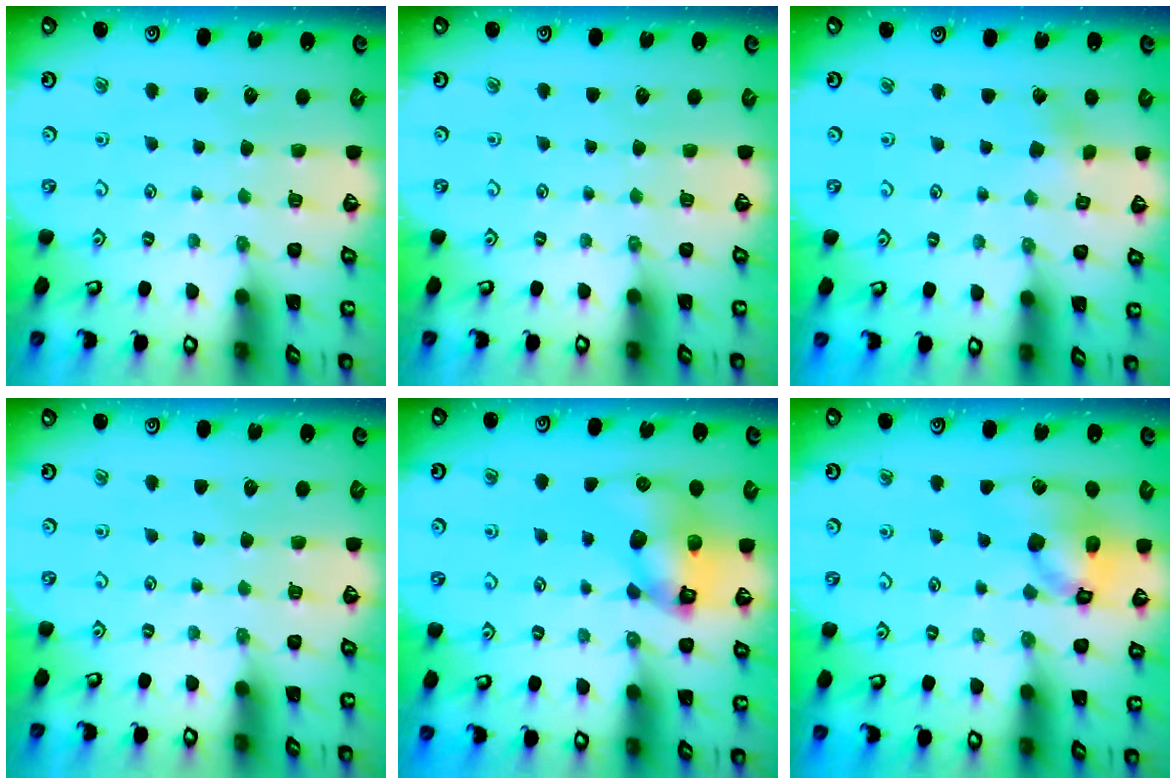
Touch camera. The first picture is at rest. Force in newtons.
{"total": 0.0}
{"total": 2.2, "press": 2.2, "slide": 0.1}
{"total": 0.0}
{"total": 10.4, "press": 10.3, "slide": 1.6}
{"total": 14.2, "press": 14.1, "slide": 2.1}